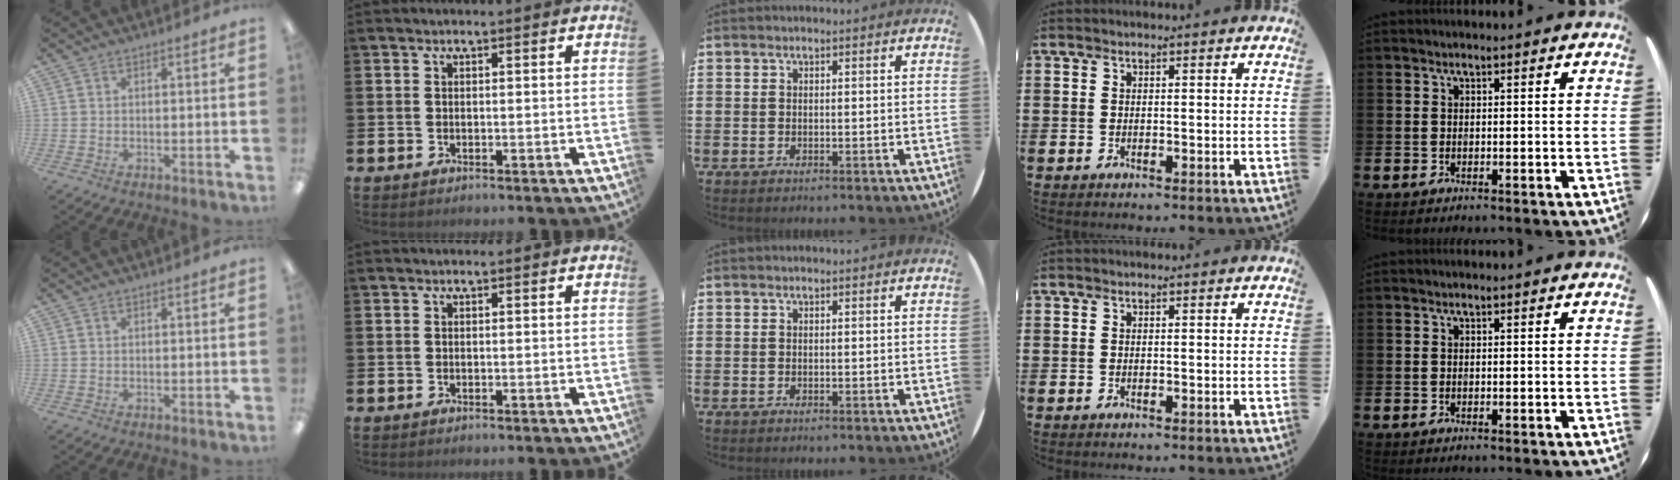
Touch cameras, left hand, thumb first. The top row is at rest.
{}